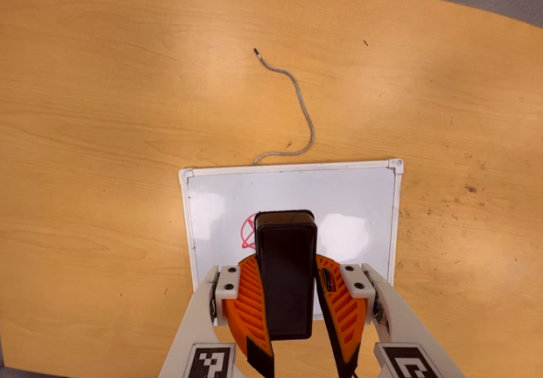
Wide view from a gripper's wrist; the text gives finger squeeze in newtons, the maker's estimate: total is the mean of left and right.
{"total": 9.6, "left": 8.9, "right": 10.3}